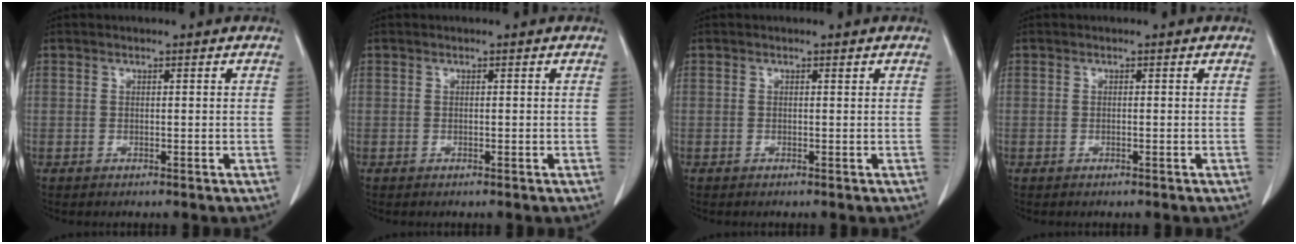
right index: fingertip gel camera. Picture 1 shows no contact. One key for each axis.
{"total": 0.0}
{"total": 0.0}
{"total": 0.0}